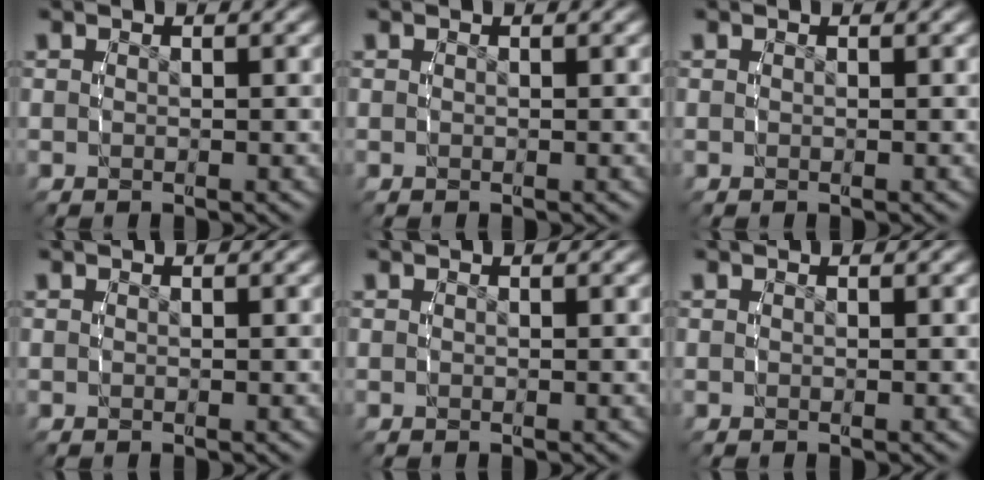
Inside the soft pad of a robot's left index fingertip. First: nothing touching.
{"total": 0.0}
{"total": 0.0}
{"total": 0.0}
{"total": 0.0}
{"total": 0.0}